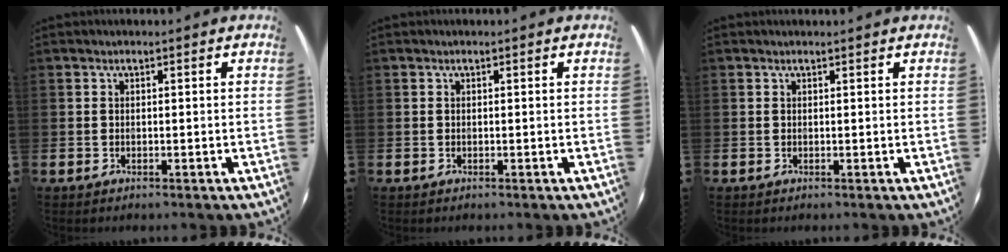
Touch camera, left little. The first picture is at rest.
{"total": 0.0}
{"total": 0.0}